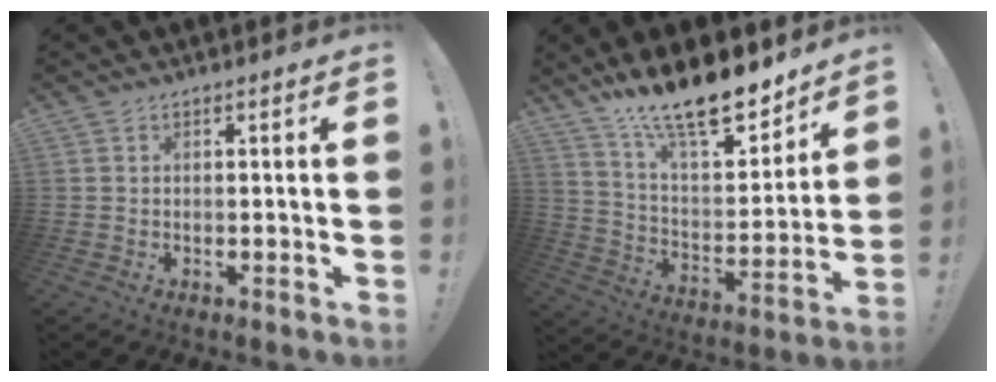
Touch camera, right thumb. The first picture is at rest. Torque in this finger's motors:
{"motor_torque": [1.43, 2.50, 1.49, 1.28, 0.13]}